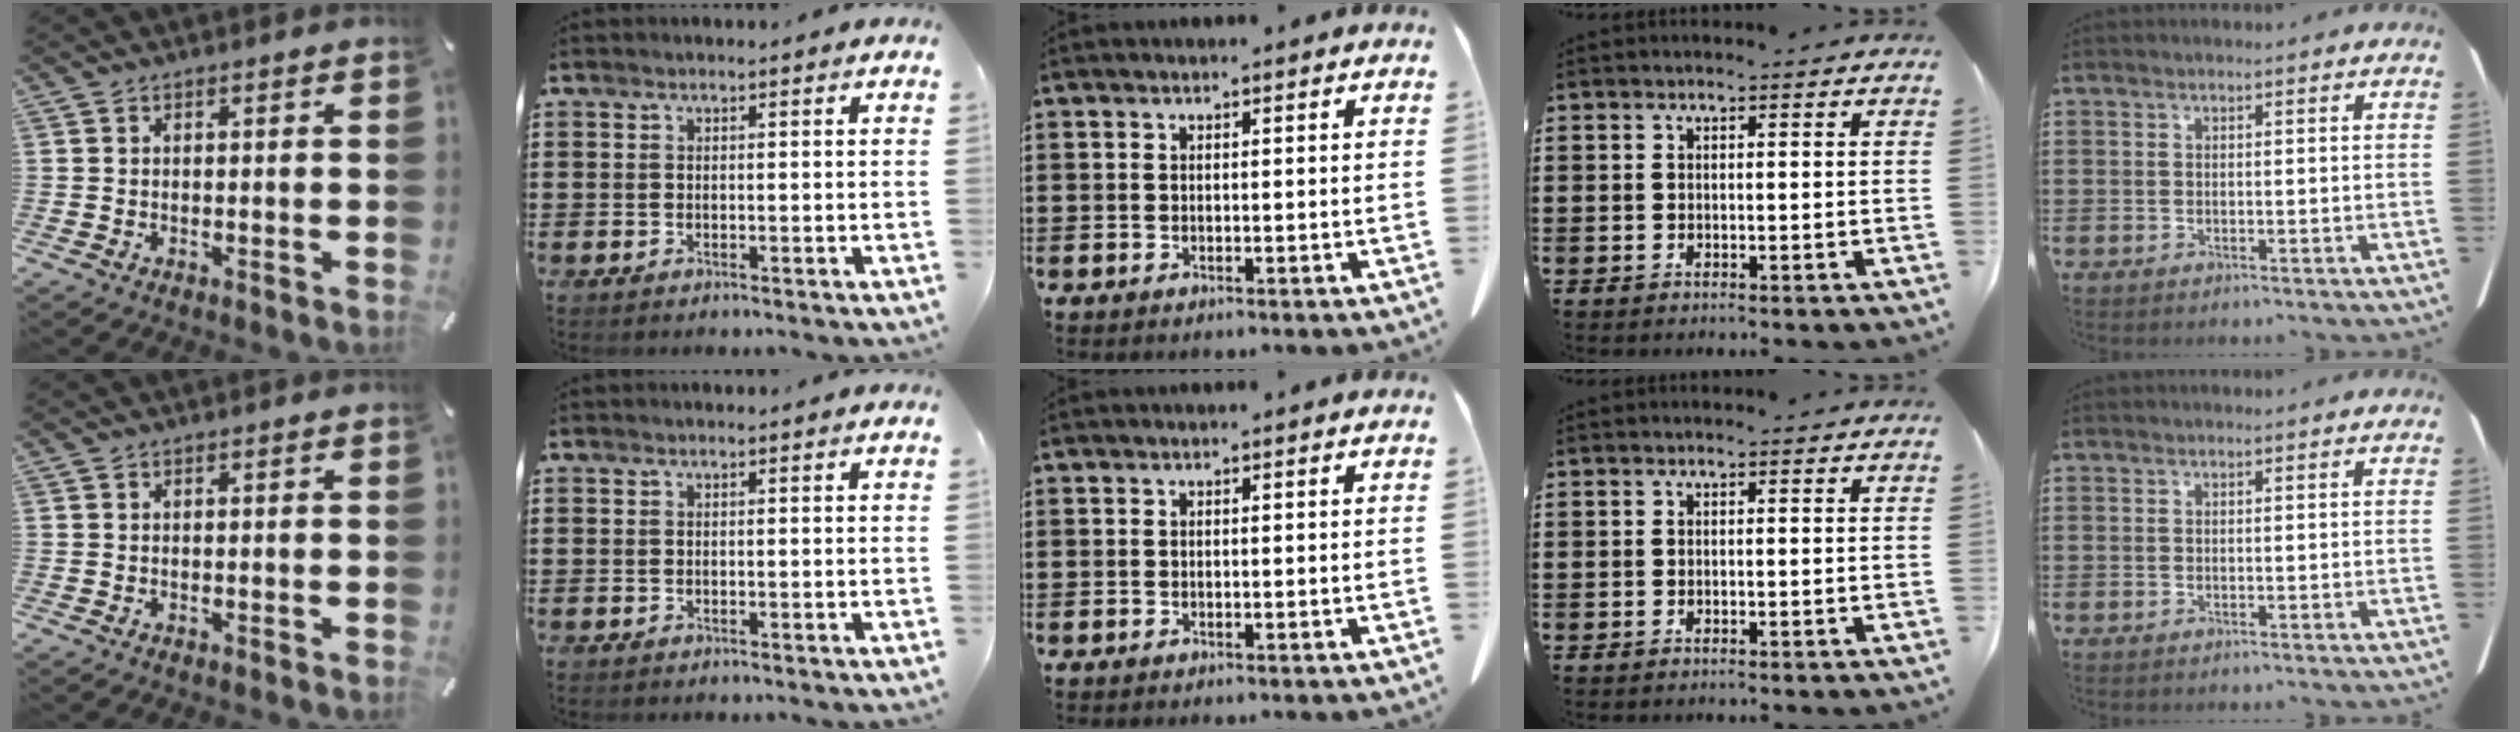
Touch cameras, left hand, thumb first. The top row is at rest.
{}